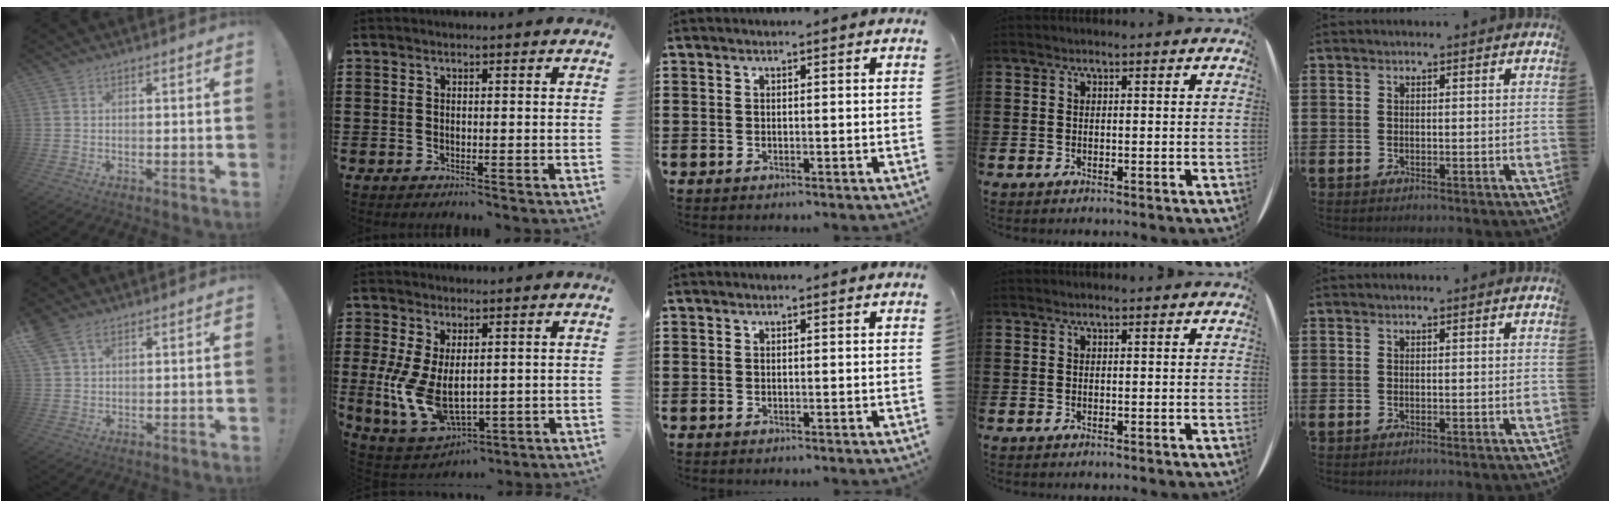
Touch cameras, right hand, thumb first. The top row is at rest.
{"thumb": {"total": 5.7, "force": [3.4, 3.3, 3.1], "torque": [-0.061, -0.008, 0.070]}, "index": {"total": 9.2, "force": [0.0, 5.2, 7.6], "torque": [-0.179, -0.007, 0.004]}}